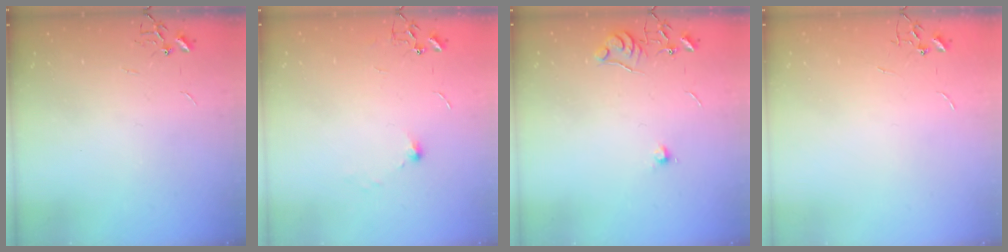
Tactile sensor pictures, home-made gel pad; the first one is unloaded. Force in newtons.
{"total": 5.5, "press": 5.5, "slide": 0.8}
{"total": 7.7, "press": 7.7, "slide": 0.8}
{"total": 0.0}